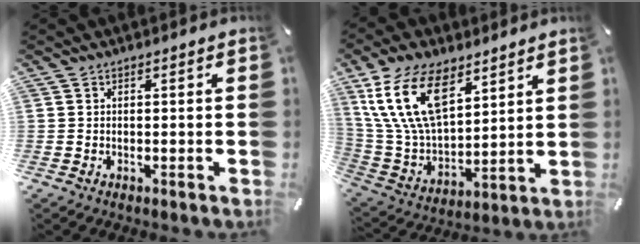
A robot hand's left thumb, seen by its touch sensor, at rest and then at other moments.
{"total": 18.1, "force": [9.5, 10.4, 11.4], "torque": [-0.268, -0.032, 0.173]}